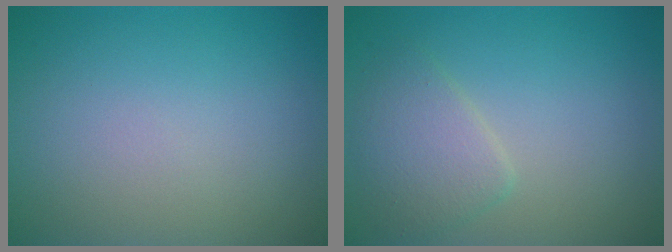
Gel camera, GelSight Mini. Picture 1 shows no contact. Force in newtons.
{"total": 2.9, "press": 2.9, "slide": 0.1}